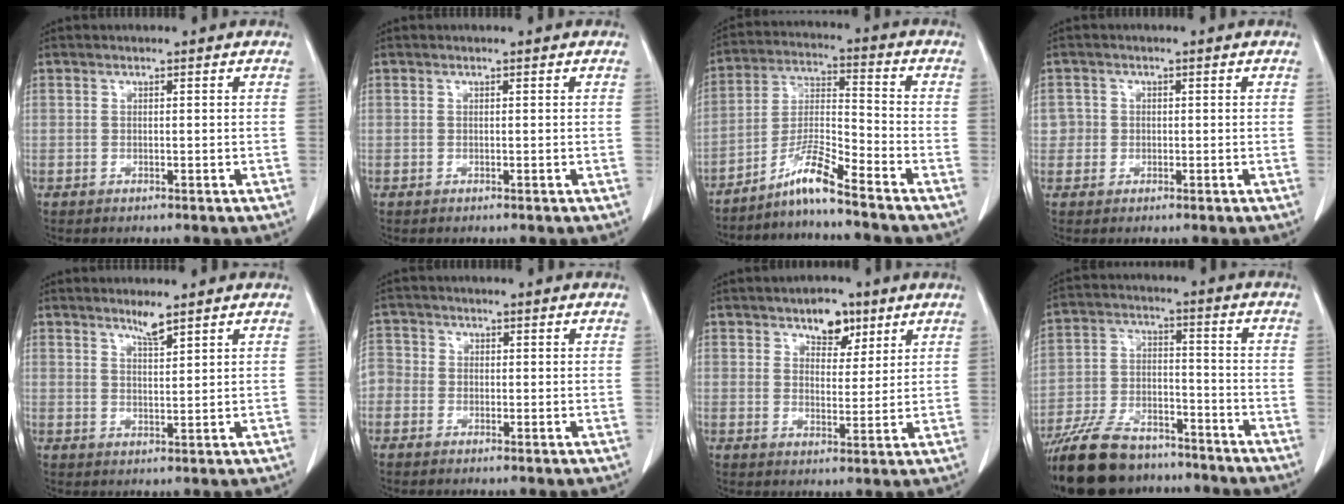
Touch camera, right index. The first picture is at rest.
{"total": 0.0}
{"total": 7.8, "force": [-6.3, -0.9, 4.4], "torque": [-0.092, -0.010, -0.122]}
{"total": 2.2, "force": [0.0, 2.2, -0.1], "torque": [0.016, 0.007, -0.004]}
{"total": 2.6, "force": [2.2, 0.0, 1.4], "torque": [-0.031, -0.005, 0.042]}
{"total": 3.2, "force": [-0.8, 3.0, 0.7], "torque": [-0.012, 0.012, -0.025]}
{"total": 5.5, "force": [3.5, 3.0, 3.0], "torque": [-0.036, 0.004, 0.054]}
{"total": 16.7, "force": [-13.8, 6.7, 6.5], "torque": [-0.134, 0.005, -0.229]}